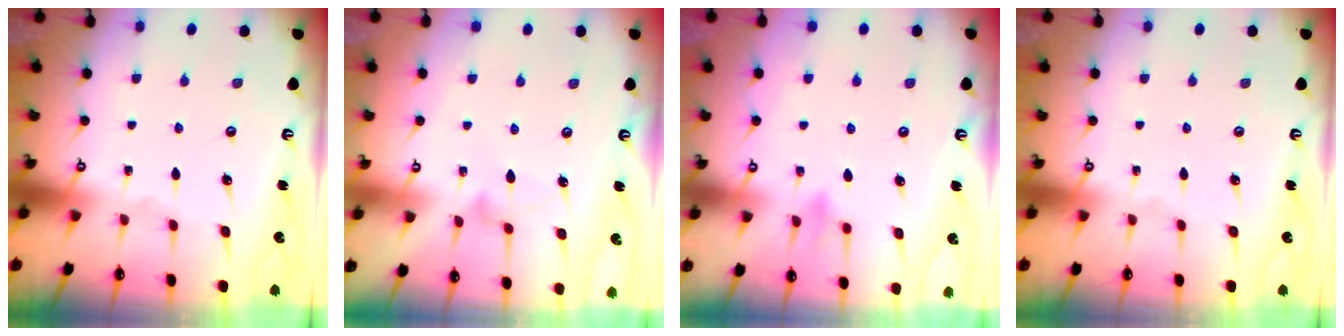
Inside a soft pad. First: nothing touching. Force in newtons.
{"total": 8.3, "press": 8.3, "slide": 0.4}
{"total": 7.9, "press": 7.8, "slide": 1.4}
{"total": 0.0}